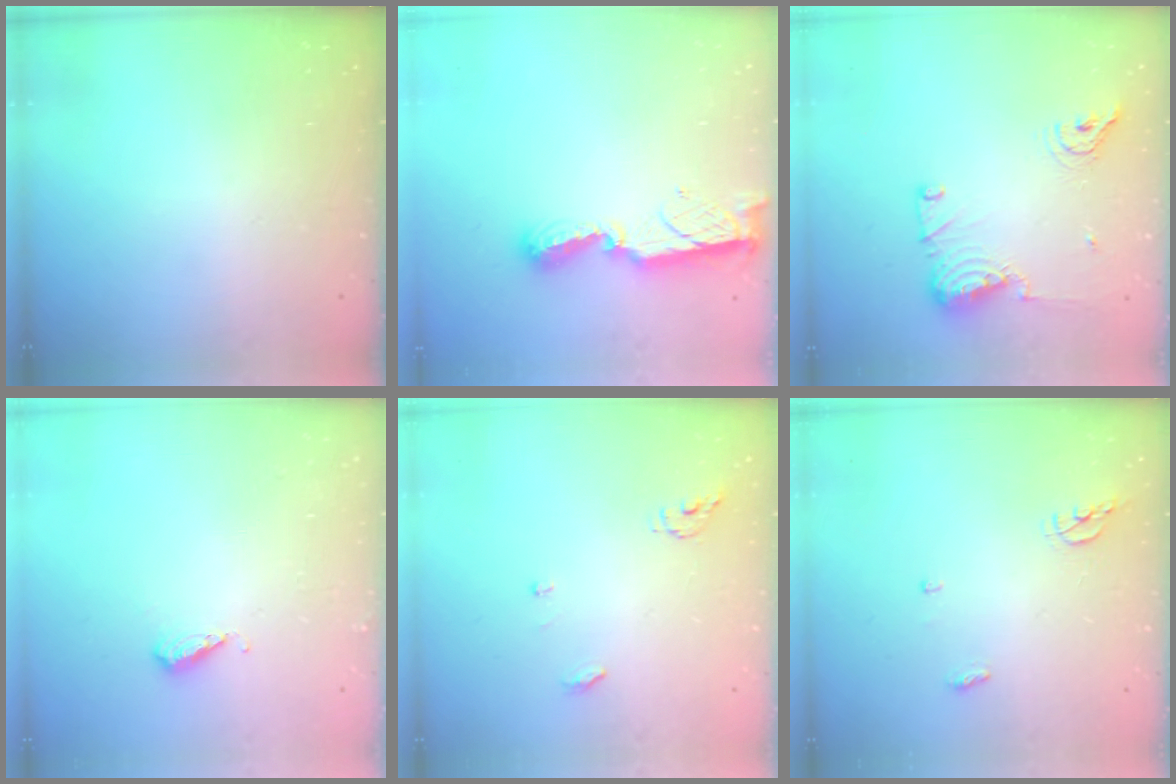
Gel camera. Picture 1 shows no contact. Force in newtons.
{"total": 8.9, "press": 8.9, "slide": 0.1}
{"total": 11.6, "press": 11.5, "slide": 1.6}
{"total": 5.0, "press": 4.8, "slide": 1.3}
{"total": 4.6, "press": 4.6, "slide": 0.3}
{"total": 5.6, "press": 5.6, "slide": 0.7}